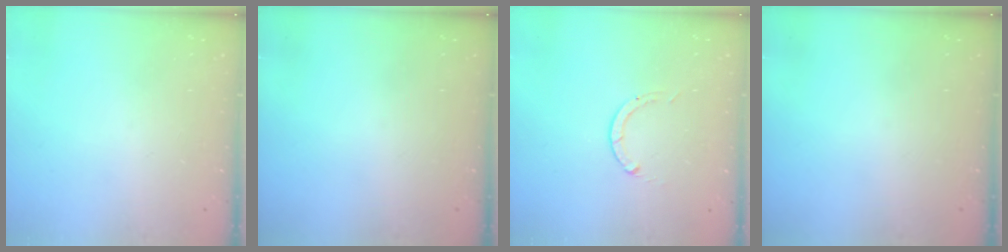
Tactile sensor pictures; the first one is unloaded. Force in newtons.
{"total": 0.0}
{"total": 0.0}
{"total": 0.0}